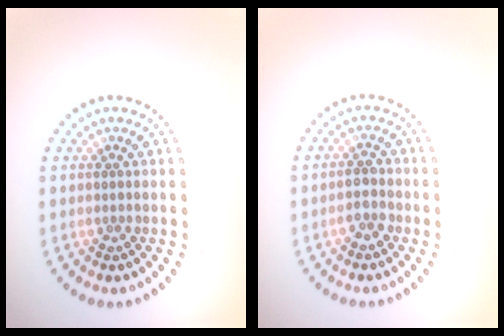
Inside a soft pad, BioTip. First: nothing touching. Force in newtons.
{"total": 1.8, "press": 1.8, "slide": 0.2}